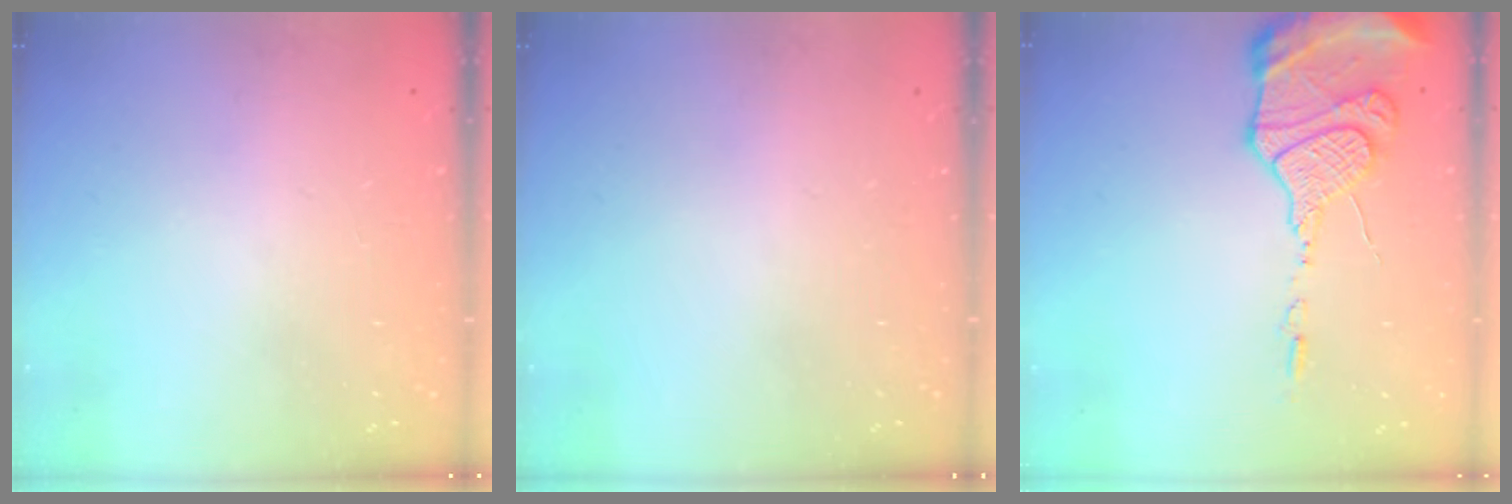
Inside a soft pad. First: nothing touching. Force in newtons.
{"total": 0.0}
{"total": 15.6, "press": 15.1, "slide": 3.7}